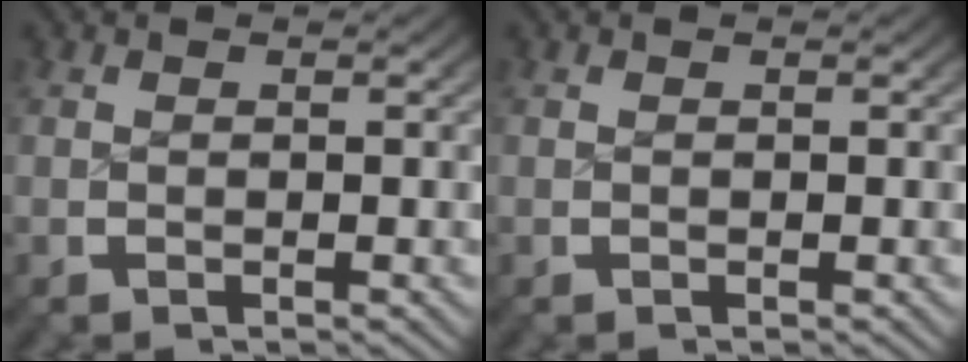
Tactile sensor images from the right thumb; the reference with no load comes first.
{"total": 0.0}